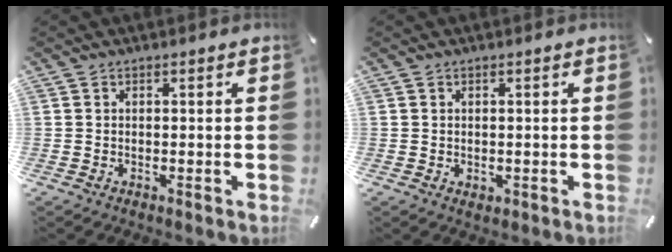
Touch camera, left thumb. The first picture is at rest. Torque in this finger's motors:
{"motor_torque": [-0.01, 0.01, 0.06, -0.18, 0.05]}